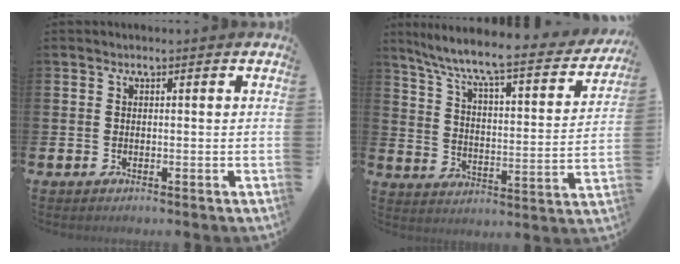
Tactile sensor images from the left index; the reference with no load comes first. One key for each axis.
{"total": 8.0, "fx": 6.9, "fy": 1.2, "fz": 3.9, "tx": -0.105, "ty": -0.053, "tz": 0.108}